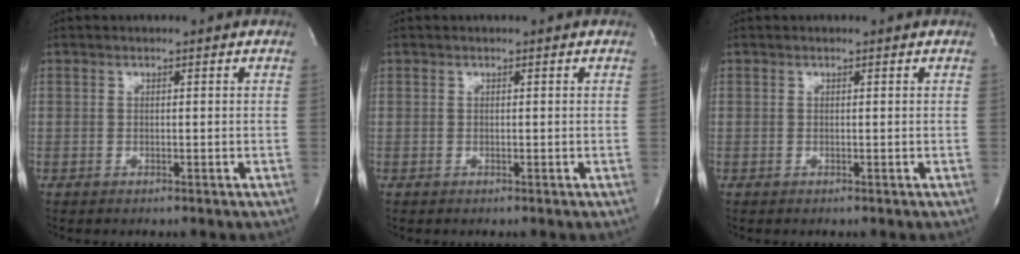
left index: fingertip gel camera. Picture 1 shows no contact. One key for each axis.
{"total": 0.0}
{"total": 0.0}